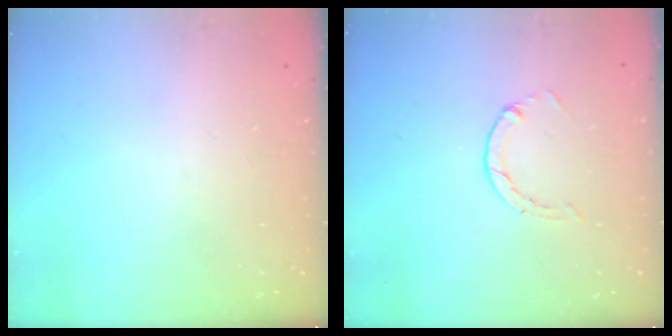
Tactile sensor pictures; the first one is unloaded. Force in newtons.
{"total": 0.6, "press": 0.6, "slide": 0.2}